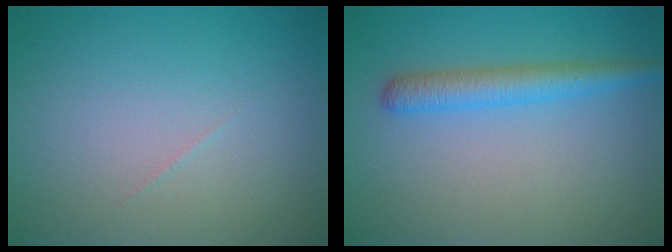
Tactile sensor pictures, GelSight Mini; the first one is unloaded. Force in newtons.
{"total": 3.0, "press": 3.0, "slide": 0.2}